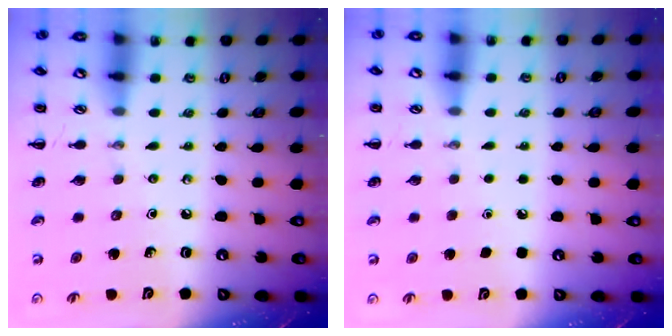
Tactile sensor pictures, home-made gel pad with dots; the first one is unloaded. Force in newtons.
{"total": 1.7, "press": 1.7, "slide": 0.1}